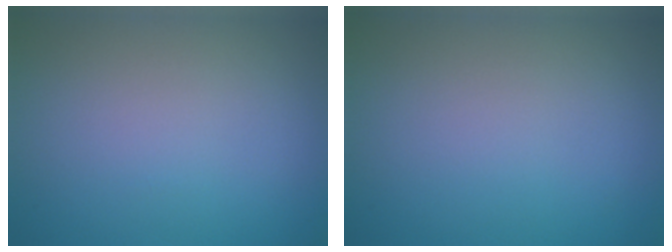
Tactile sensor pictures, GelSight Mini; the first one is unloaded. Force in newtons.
{"total": 0.0}